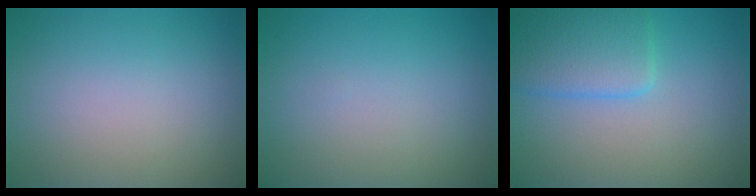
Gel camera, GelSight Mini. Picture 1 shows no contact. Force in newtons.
{"total": 0.0}
{"total": 4.2, "press": 4.1, "slide": 0.1}